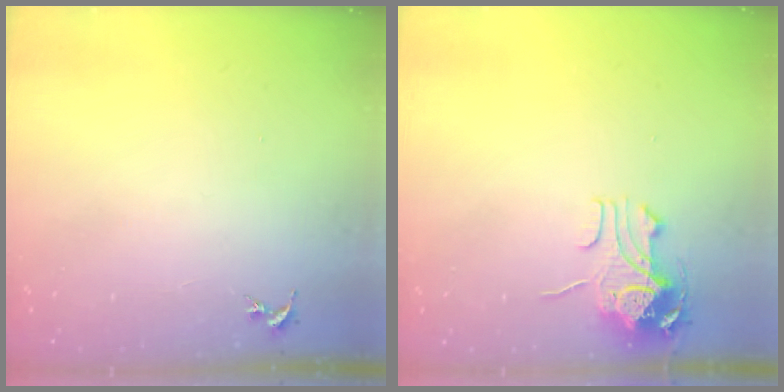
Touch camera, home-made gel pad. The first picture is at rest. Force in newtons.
{"total": 10.6, "press": 10.6, "slide": 0.9}